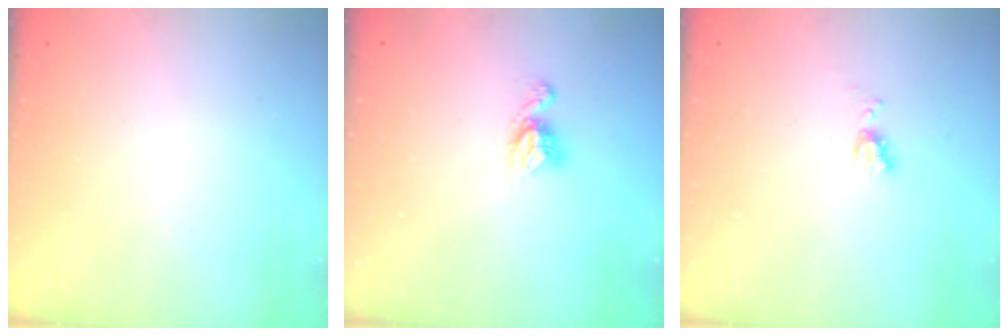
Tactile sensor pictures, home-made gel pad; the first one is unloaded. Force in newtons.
{"total": 6.7, "press": 6.7, "slide": 0.4}
{"total": 4.3, "press": 4.2, "slide": 0.7}